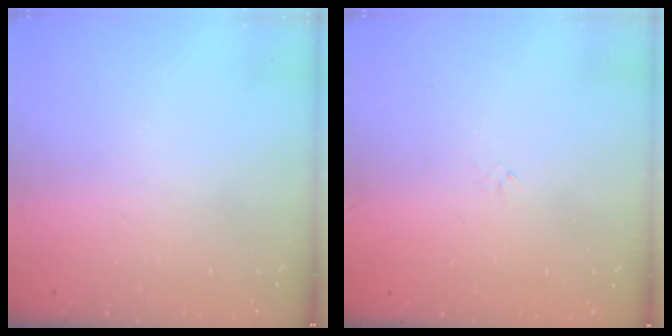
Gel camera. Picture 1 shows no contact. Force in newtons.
{"total": 1.2, "press": 1.2, "slide": 0.4}